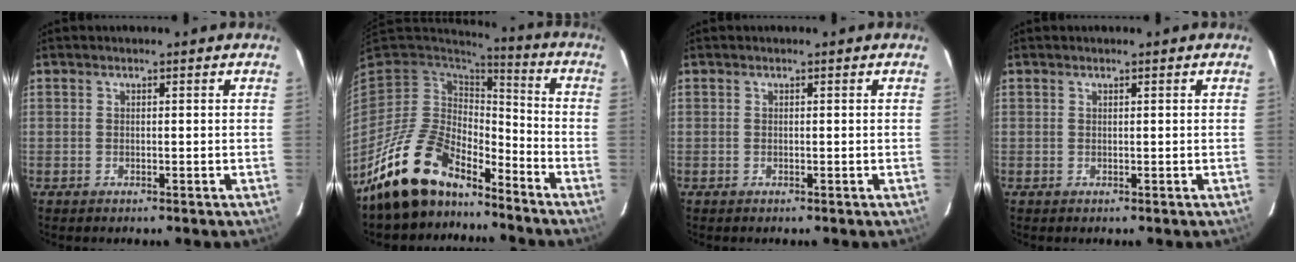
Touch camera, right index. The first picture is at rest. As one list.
[{"total": 15.8, "force": [-12.6, 6.5, 6.8], "torque": [-0.149, -0.003, -0.225]}, {"total": 0.0}, {"total": 0.0}]